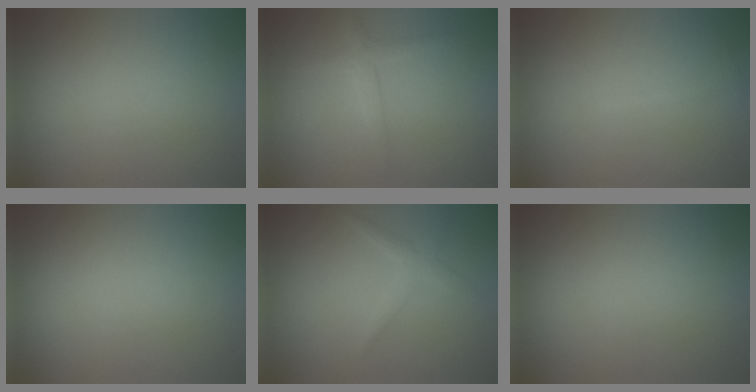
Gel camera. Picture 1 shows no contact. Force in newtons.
{"total": 1.6, "press": 1.6, "slide": 0.0}
{"total": 0.6, "press": 0.6, "slide": 0.1}
{"total": 0.0}
{"total": 1.6, "press": 1.6, "slide": 0.0}
{"total": 0.0}